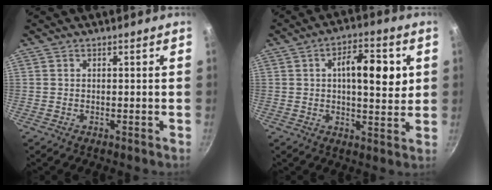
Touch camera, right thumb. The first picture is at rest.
{"total": 11.2, "force": [2.2, 5.0, 9.9], "torque": [-0.122, -0.002, 0.022]}